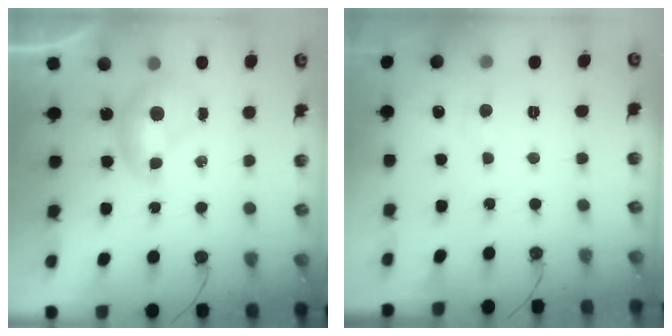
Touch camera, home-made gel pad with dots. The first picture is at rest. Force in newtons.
{"total": 0.5, "press": 0.2, "slide": 0.5}